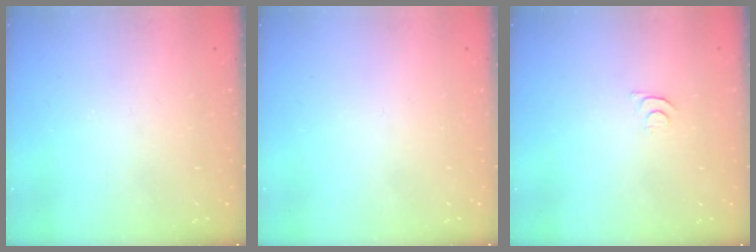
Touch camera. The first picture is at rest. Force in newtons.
{"total": 1.7, "press": 1.7, "slide": 0.1}
{"total": 3.2, "press": 3.2, "slide": 0.4}